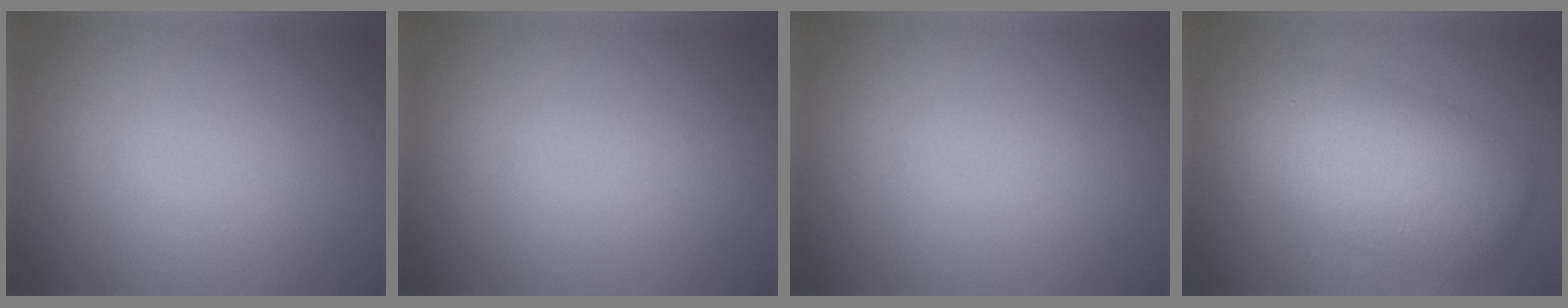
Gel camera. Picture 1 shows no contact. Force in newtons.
{"total": 0.0}
{"total": 0.0}
{"total": 7.6, "press": 7.6, "slide": 0.2}